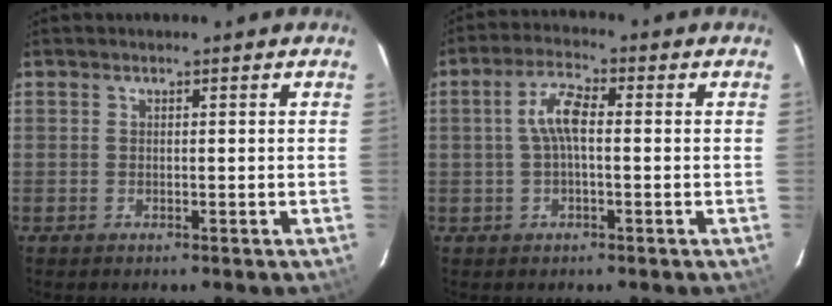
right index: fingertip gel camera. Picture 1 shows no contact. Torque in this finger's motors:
{"motor_torque": [0.72, -0.10, 0.47, 0.11]}